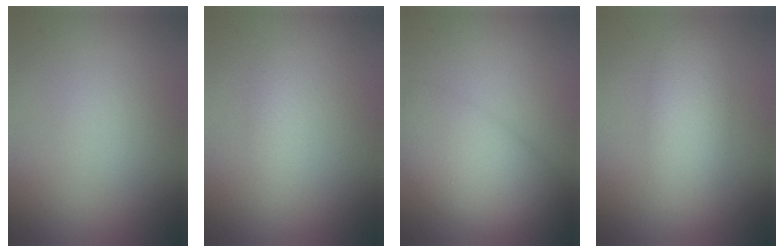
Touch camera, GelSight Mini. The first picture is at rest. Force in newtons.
{"total": 1.4, "press": 1.4, "slide": 0.1}
{"total": 7.2, "press": 7.2, "slide": 0.3}
{"total": 3.8, "press": 3.8, "slide": 0.1}